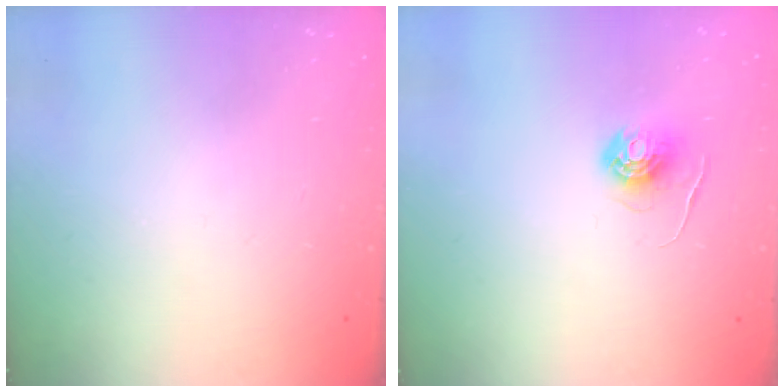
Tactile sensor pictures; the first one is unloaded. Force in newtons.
{"total": 5.8, "press": 5.8, "slide": 0.3}